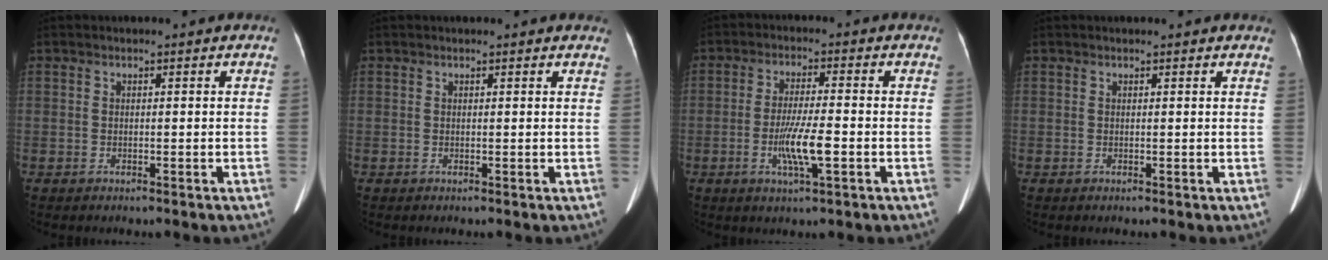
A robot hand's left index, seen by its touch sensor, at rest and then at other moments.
{"total": 4.1, "force": [3.8, 0.7, 1.2], "torque": [-0.011, 0.019, 0.029]}
{"total": 6.5, "force": [-1.9, 0.3, 6.2], "torque": [-0.120, -0.011, -0.036]}
{"total": 3.9, "force": [3.5, 0.8, 1.3], "torque": [-0.012, 0.023, 0.029]}